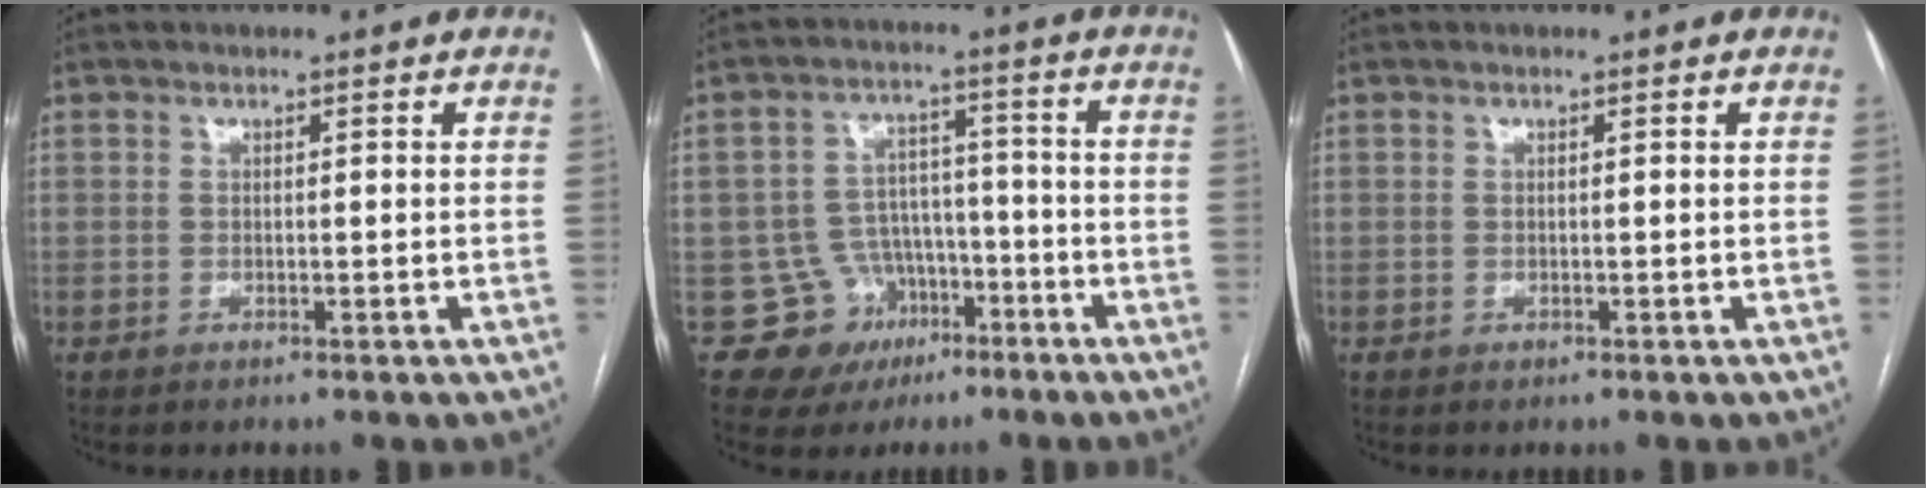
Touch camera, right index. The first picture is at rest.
{"total": 9.5, "force": [-4.3, 8.4, 0.8], "torque": [-0.008, 0.038, -0.052]}
{"total": 0.0}